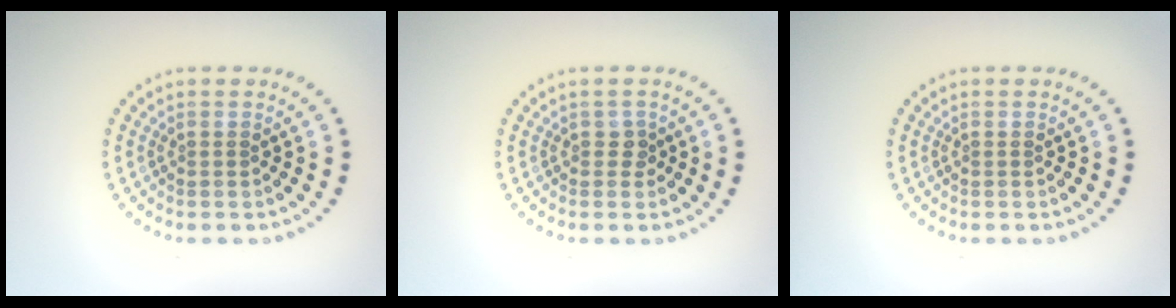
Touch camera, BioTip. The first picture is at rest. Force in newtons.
{"total": 1.0, "press": 0.9, "slide": 0.4}
{"total": 0.0}